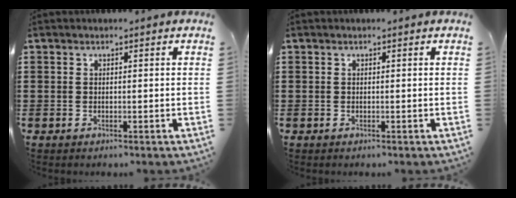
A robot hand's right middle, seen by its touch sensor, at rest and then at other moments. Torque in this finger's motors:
{"motor_torque": [-0.10, 0.01, 0.00, 0.00]}